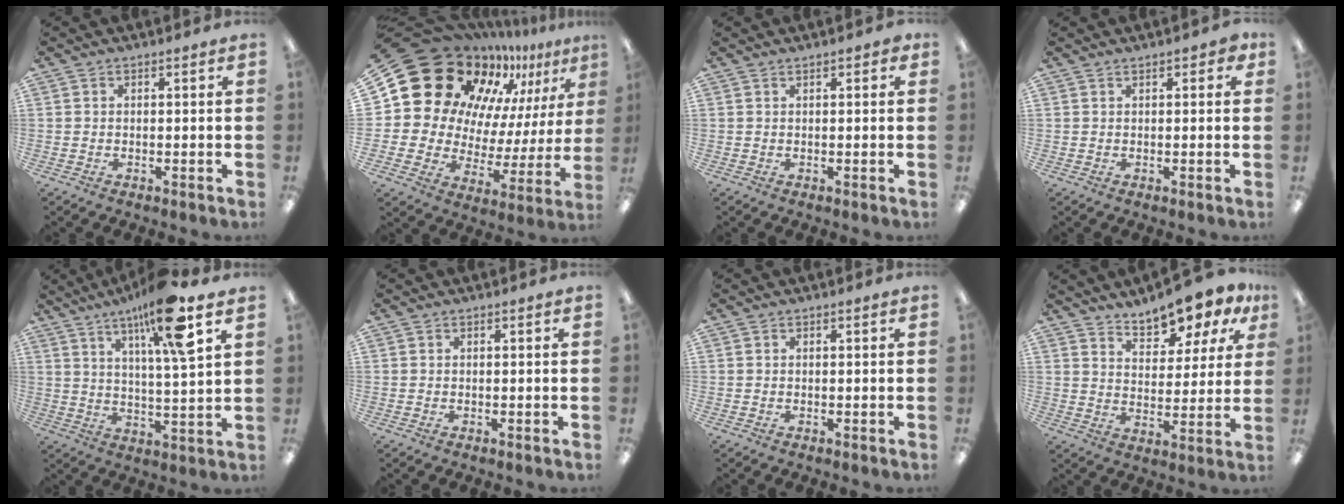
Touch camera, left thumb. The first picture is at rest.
{"total": 23.2, "force": [16.0, 13.6, 9.7], "torque": [-0.152, -0.112, 0.300]}
{"total": 1.0, "force": [0.7, 0.4, 0.6], "torque": [-0.004, -0.001, 0.010]}
{"total": 2.0, "force": [1.1, 1.0, 1.3], "torque": [-0.011, -0.003, 0.016]}
{"total": 15.2, "force": [9.2, 2.6, 11.9], "torque": [-0.193, -0.037, 0.138]}
{"total": 0.0}
{"total": 0.0}
{"total": 10.2, "force": [9.2, 2.9, 3.2], "torque": [-0.050, -0.069, 0.168]}